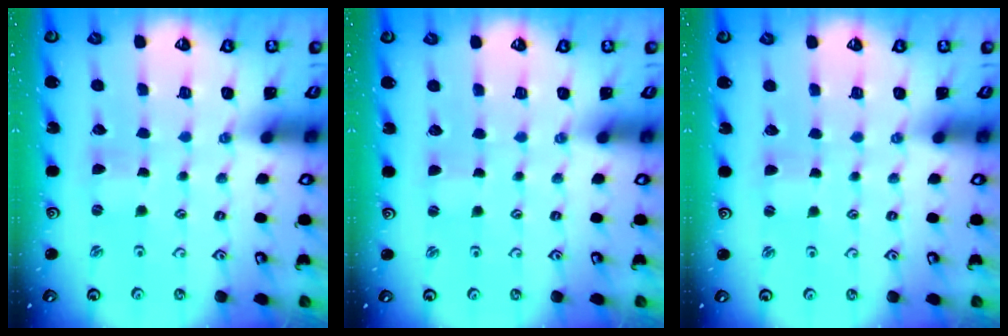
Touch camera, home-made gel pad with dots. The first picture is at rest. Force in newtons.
{"total": 1.0, "press": 1.0, "slide": 0.2}
{"total": 2.1, "press": 2.0, "slide": 0.4}